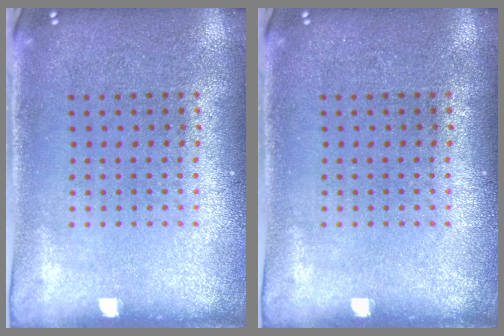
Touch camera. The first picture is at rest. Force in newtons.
{"total": 0.0}